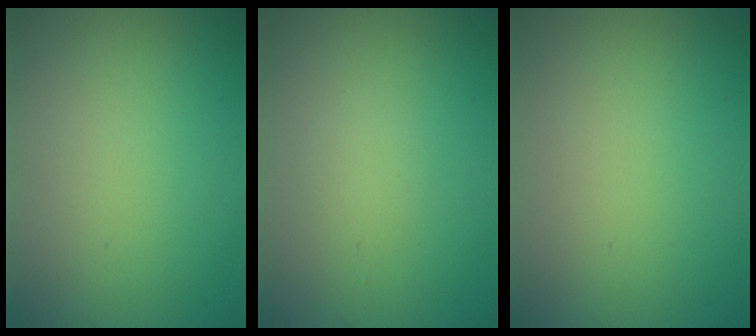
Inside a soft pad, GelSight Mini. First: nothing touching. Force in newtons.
{"total": 0.8, "press": 0.8, "slide": 0.1}
{"total": 0.0}